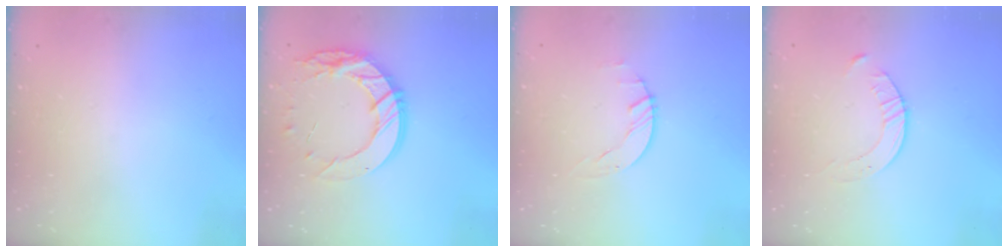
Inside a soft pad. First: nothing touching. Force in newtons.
{"total": 16.8, "press": 16.8, "slide": 1.2}
{"total": 1.7, "press": 1.7, "slide": 0.1}
{"total": 4.6, "press": 4.5, "slide": 0.6}